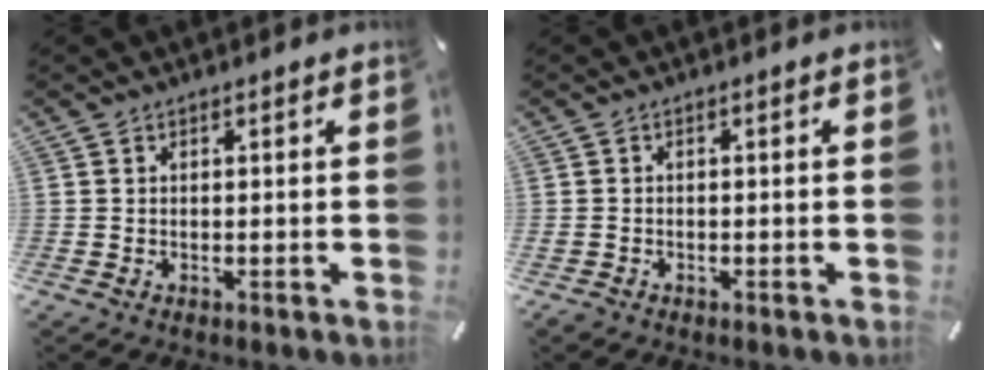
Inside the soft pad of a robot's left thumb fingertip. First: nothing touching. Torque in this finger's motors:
{"motor_torque": [0.01, 0.03, -0.01, 0.08, 0.06]}